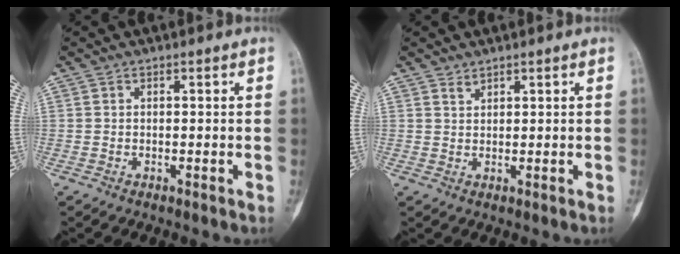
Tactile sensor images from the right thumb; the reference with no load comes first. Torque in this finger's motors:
{"motor_torque": [-0.18, -0.11, 0.02, -0.02, -0.07]}